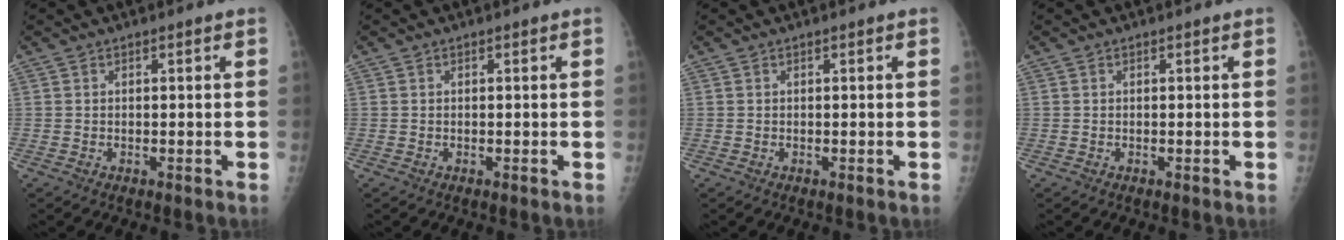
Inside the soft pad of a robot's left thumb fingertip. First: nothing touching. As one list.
[{"total": 0.0}, {"total": 0.0}, {"total": 0.0}]